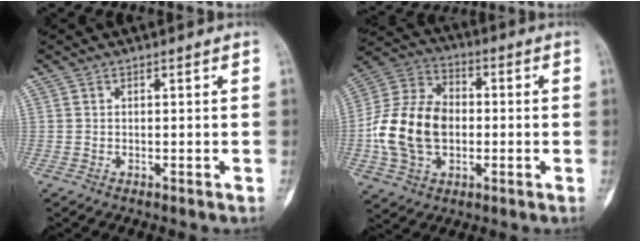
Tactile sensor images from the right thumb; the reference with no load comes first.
{"total": 17.0, "force": [-1.8, 12.0, 11.9], "torque": [-0.220, 0.027, -0.032]}